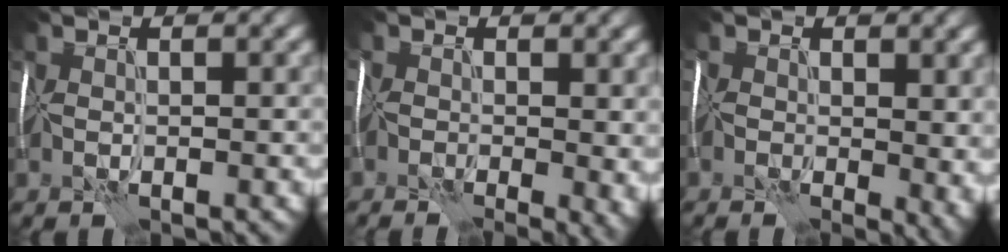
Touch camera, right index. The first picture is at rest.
{"total": 7.9, "force": [-2.5, 3.8, 6.5], "torque": [-0.099, -0.009, -0.026]}
{"total": 7.4, "force": [-0.9, 4.0, 6.2], "torque": [-0.084, -0.002, 0.000]}